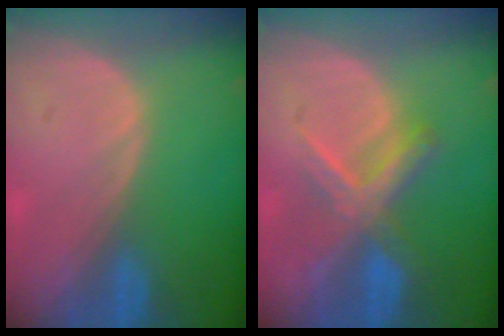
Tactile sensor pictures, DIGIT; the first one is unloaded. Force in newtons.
{"total": 6.4, "press": 6.2, "slide": 1.6}